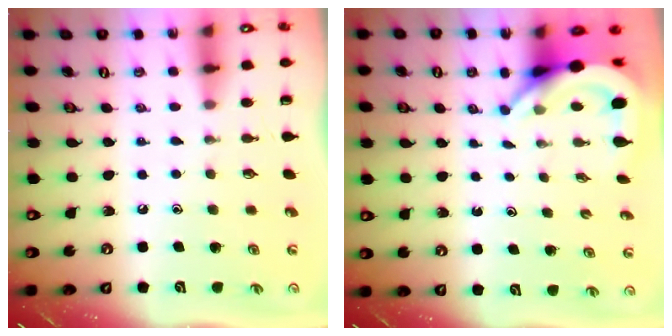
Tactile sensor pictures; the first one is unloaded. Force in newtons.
{"total": 5.2, "press": 5.2, "slide": 0.4}